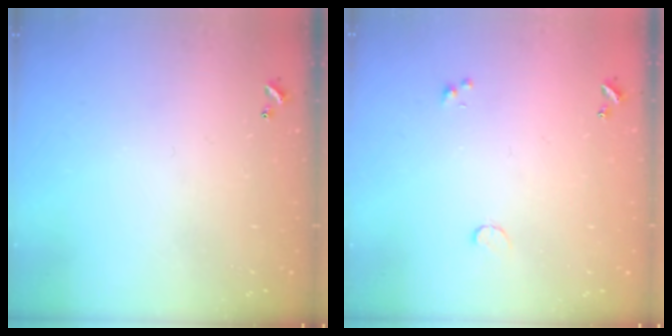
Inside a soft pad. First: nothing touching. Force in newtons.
{"total": 0.5, "press": 0.4, "slide": 0.3}